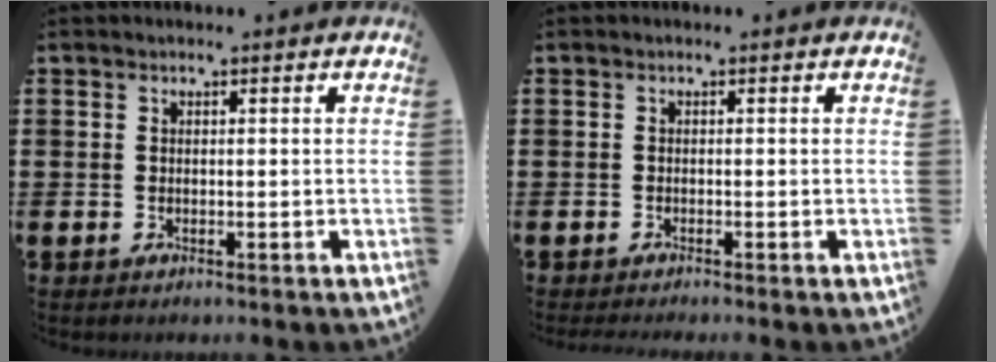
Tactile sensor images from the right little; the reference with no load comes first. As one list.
[{"total": 0.7, "force": [-0.7, -0.1, 0.3], "torque": [-0.003, -0.004, -0.013]}]